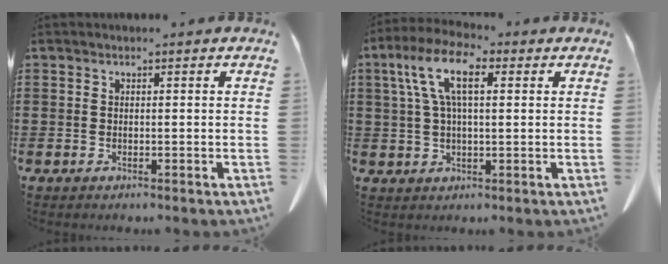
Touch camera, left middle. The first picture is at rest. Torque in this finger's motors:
{"motor_torque": [0.50, 0.44, 0.04, -0.08]}